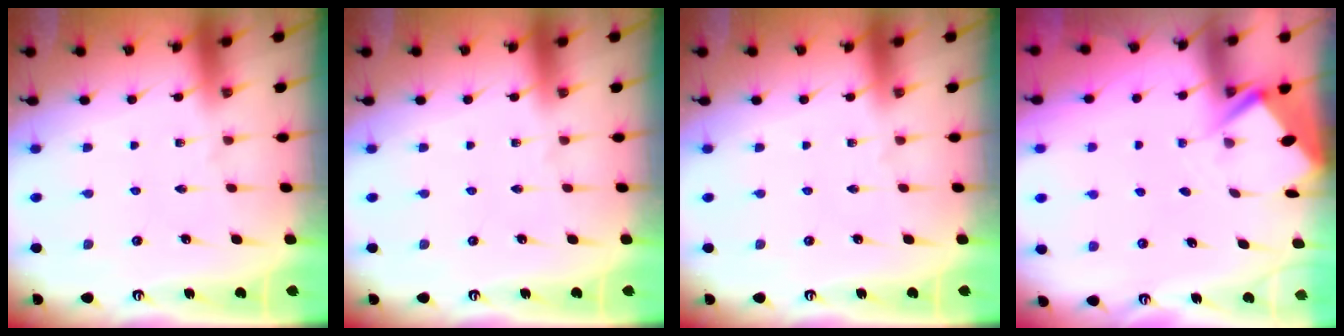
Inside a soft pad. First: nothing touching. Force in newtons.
{"total": 0.0}
{"total": 0.0}
{"total": 2.9, "press": 2.9, "slide": 0.4}